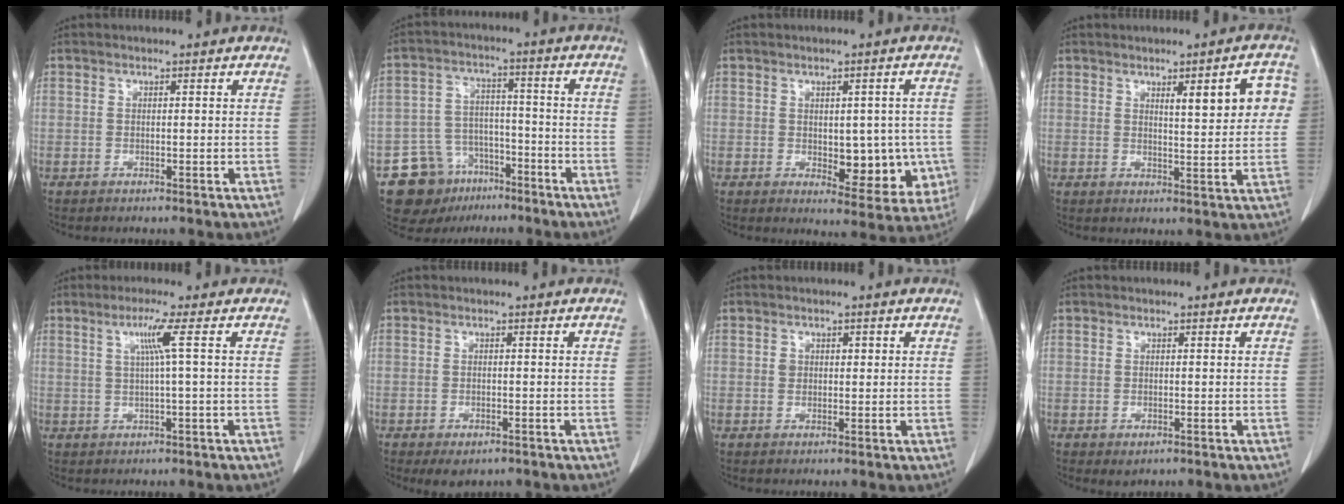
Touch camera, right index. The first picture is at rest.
{"total": 10.5, "force": [-6.6, 7.7, 2.7], "torque": [-0.048, 0.036, -0.100]}
{"total": 9.1, "force": [-1.1, 4.8, 7.7], "torque": [-0.075, 0.004, -0.001]}
{"total": 7.6, "force": [2.5, 1.7, 6.9], "torque": [-0.086, 0.010, 0.032]}
{"total": 3.9, "force": [1.0, -1.2, 3.5], "torque": [-0.073, 0.002, 0.023]}
{"total": 3.1, "force": [-1.9, 1.5, 1.9], "torque": [-0.027, -0.004, -0.019]}
{"total": 1.8, "force": [0.5, 1.4, 0.9], "torque": [-0.014, 0.010, 0.011]}
{"total": 1.5, "force": [-0.7, 0.8, 1.1], "torque": [-0.016, -0.002, 0.000]}